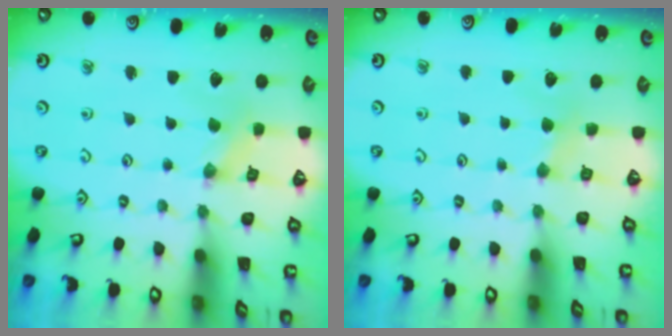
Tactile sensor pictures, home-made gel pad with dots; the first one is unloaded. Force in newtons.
{"total": 2.8, "press": 2.7, "slide": 0.5}